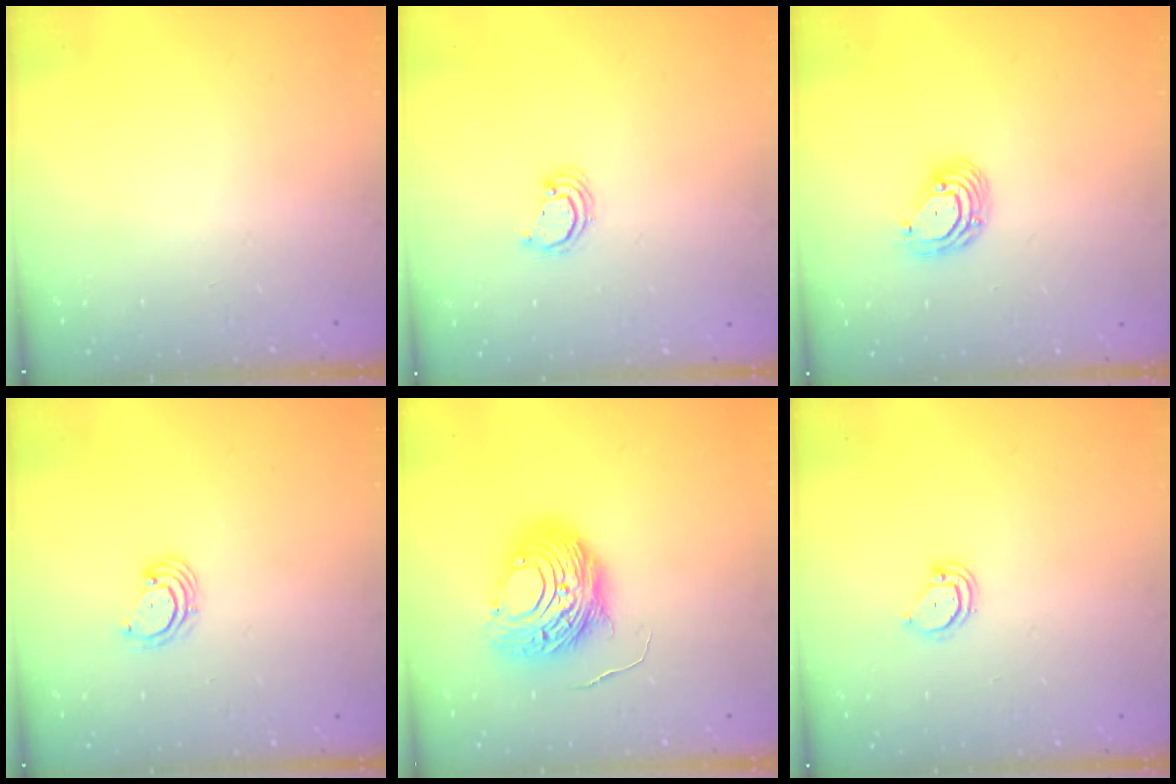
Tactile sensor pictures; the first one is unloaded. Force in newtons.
{"total": 2.2, "press": 2.2, "slide": 0.2}
{"total": 6.5, "press": 6.5, "slide": 1.1}
{"total": 2.5, "press": 2.5, "slide": 0.3}
{"total": 12.3, "press": 12.2, "slide": 0.9}
{"total": 3.0, "press": 3.0, "slide": 0.2}